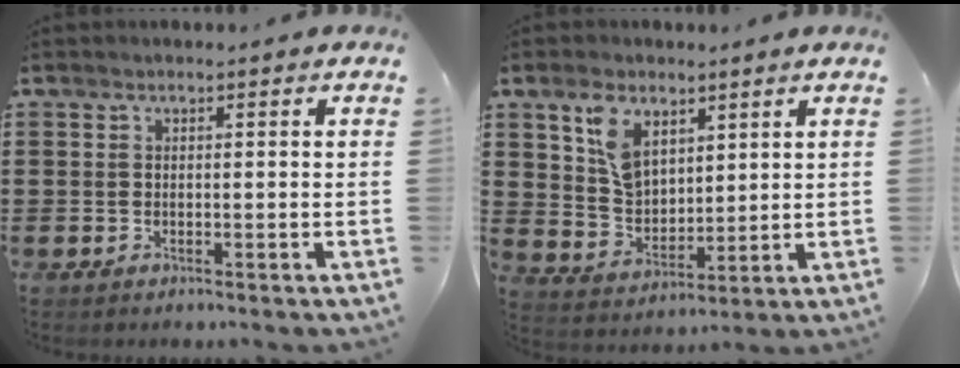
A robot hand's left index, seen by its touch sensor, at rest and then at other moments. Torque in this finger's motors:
{"motor_torque": [0.27, 0.09, 0.24, 0.11]}